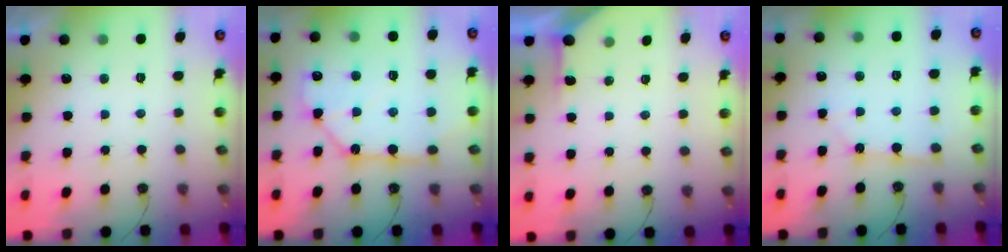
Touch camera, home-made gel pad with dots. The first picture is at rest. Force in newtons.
{"total": 12.4, "press": 12.3, "slide": 1.6}
{"total": 1.9, "press": 1.9, "slide": 0.3}
{"total": 2.8, "press": 2.8, "slide": 0.2}